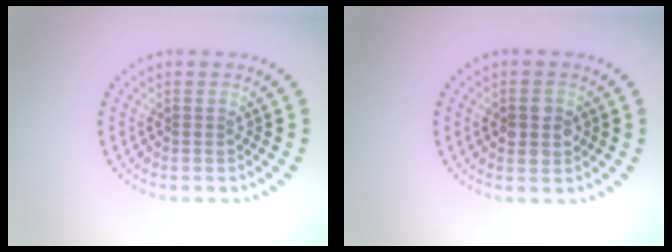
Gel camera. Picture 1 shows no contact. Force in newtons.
{"total": 2.4, "press": 2.4, "slide": 0.2}